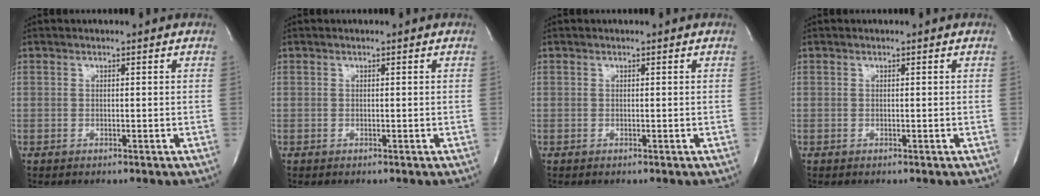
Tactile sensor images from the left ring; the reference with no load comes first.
{"total": 0.0}
{"total": 0.0}
{"total": 0.0}